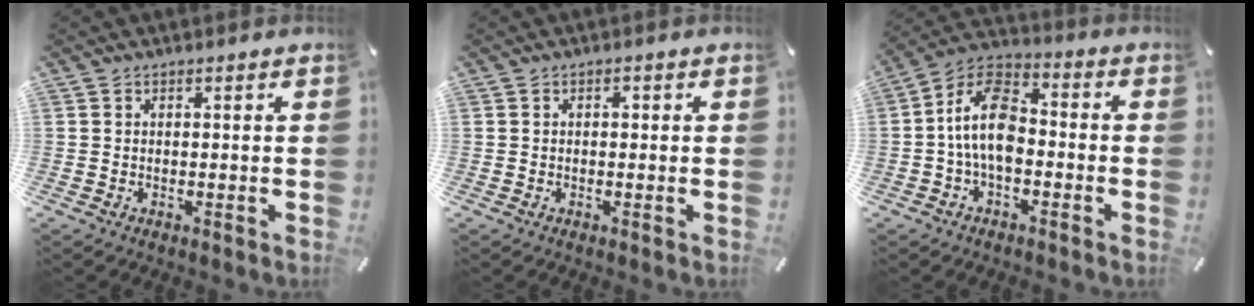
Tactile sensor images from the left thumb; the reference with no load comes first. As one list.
[{"total": 1.0, "force": [0.0, 0.8, 0.6], "torque": [-0.013, 0.005, -0.002]}, {"total": 12.5, "force": [-2.4, 7.3, 9.9], "torque": [-0.211, 0.012, -0.046]}]